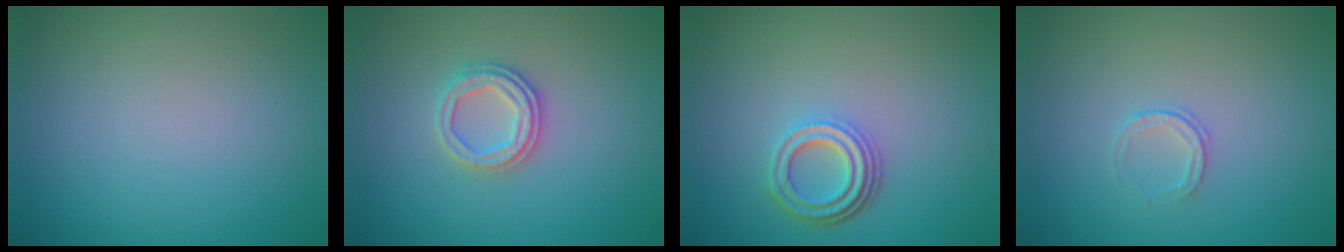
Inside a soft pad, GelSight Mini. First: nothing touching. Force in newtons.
{"total": 2.5, "press": 2.4, "slide": 0.6}
{"total": 3.6, "press": 2.8, "slide": 2.2}
{"total": 1.0, "press": 0.7, "slide": 0.7}